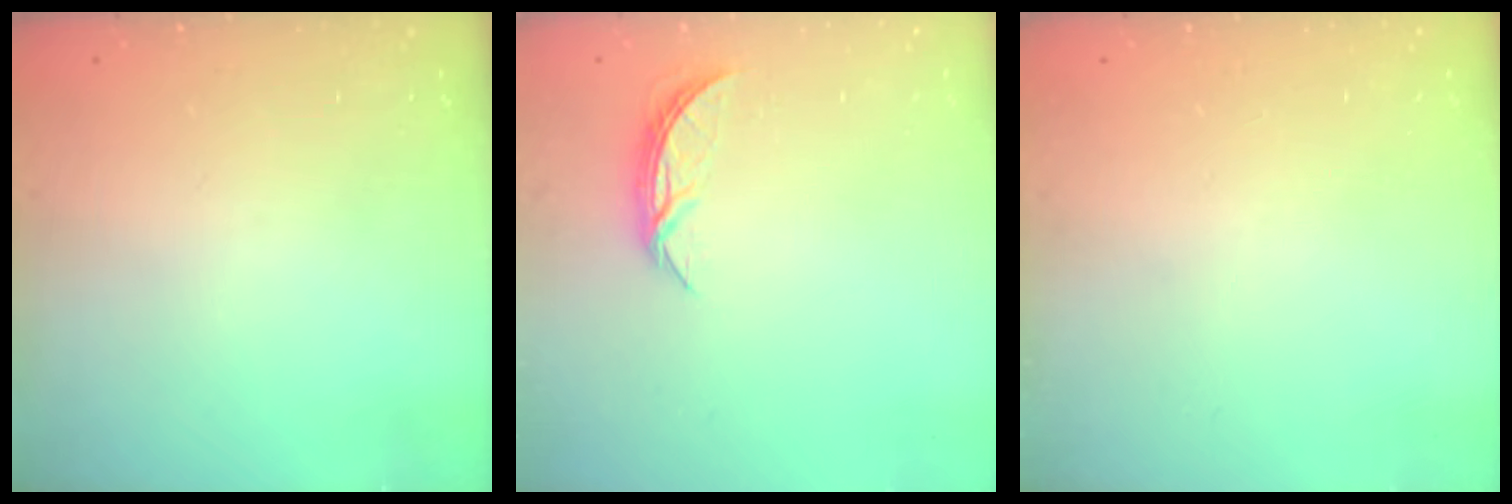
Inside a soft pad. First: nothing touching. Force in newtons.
{"total": 5.6, "press": 5.6, "slide": 0.5}
{"total": 0.0}